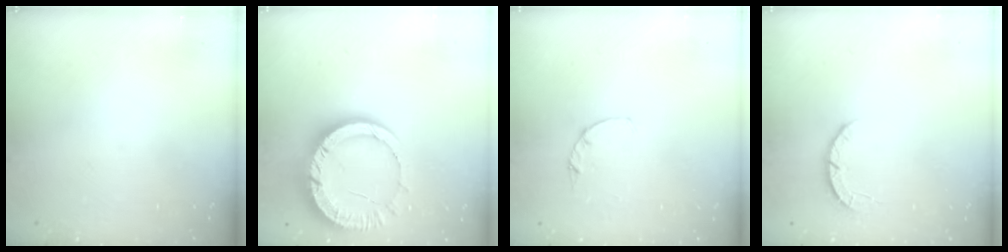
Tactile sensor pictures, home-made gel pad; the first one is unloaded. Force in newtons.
{"total": 14.2, "press": 14.1, "slide": 1.5}
{"total": 1.2, "press": 1.1, "slide": 0.3}
{"total": 2.7, "press": 2.6, "slide": 0.4}